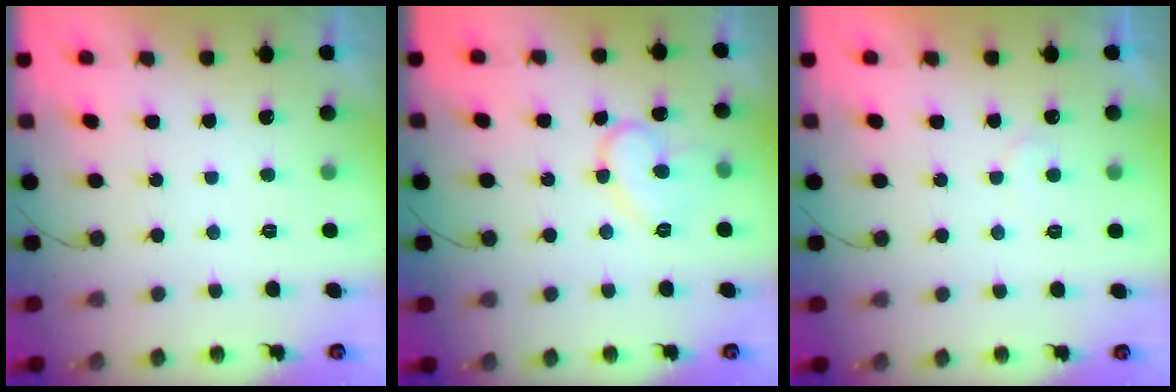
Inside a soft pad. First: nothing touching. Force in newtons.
{"total": 10.9, "press": 10.9, "slide": 0.1}
{"total": 5.6, "press": 5.6, "slide": 0.3}